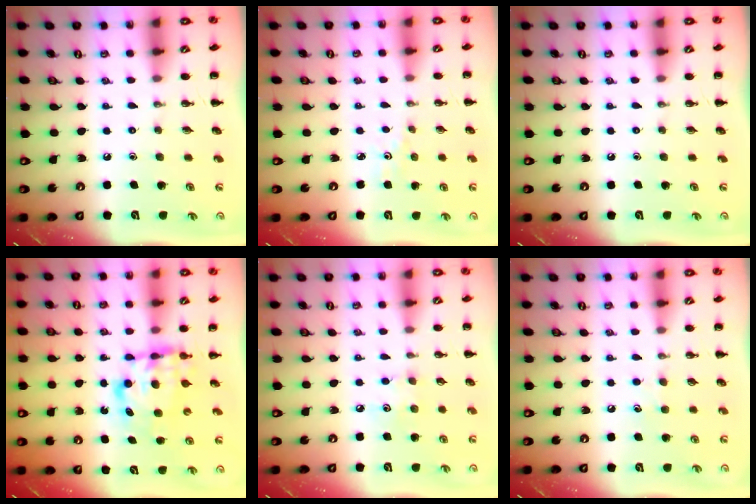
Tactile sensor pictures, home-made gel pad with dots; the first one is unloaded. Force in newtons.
{"total": 1.7, "press": 1.7, "slide": 0.4}
{"total": 0.0}
{"total": 6.9, "press": 6.8, "slide": 1.1}
{"total": 4.3, "press": 4.3, "slide": 0.9}
{"total": 3.9, "press": 3.7, "slide": 1.3}